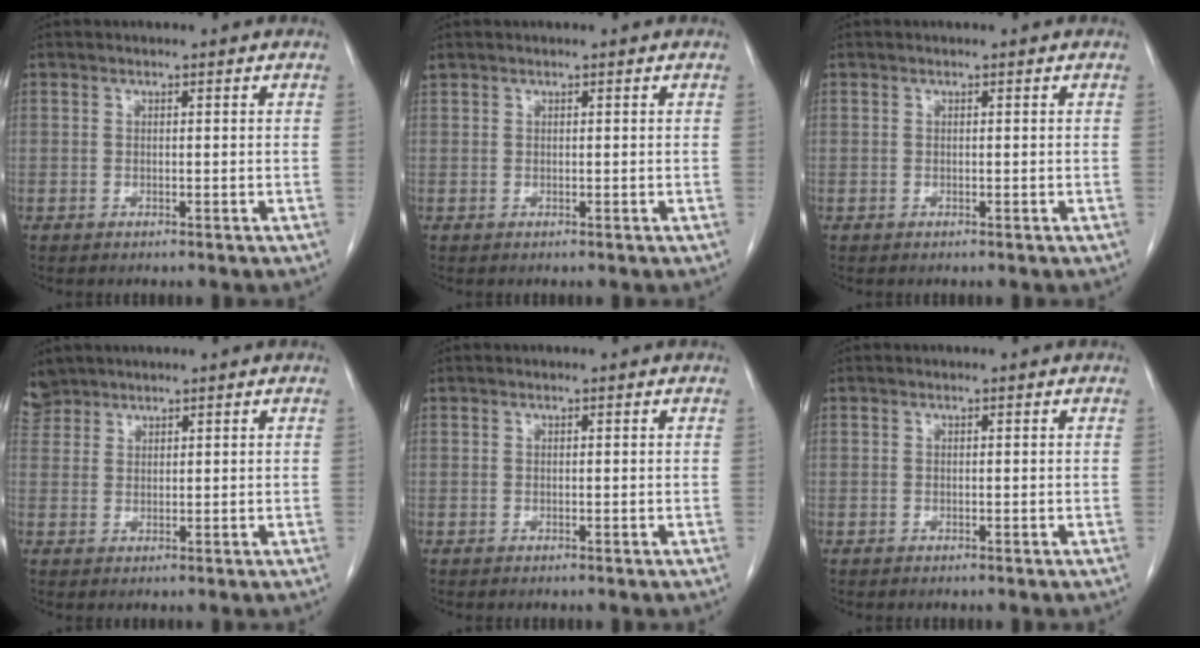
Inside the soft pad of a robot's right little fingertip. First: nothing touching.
{"total": 0.0}
{"total": 0.0}
{"total": 2.7, "force": [2.4, 1.1, -0.4], "torque": [0.008, 0.007, 0.051]}
{"total": 0.0}
{"total": 0.0}